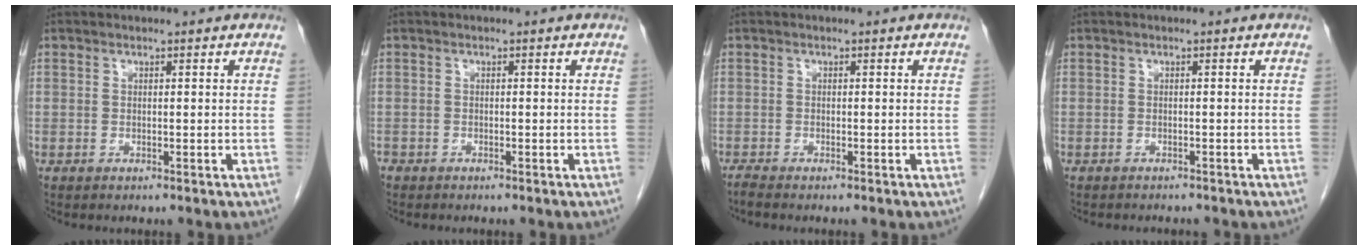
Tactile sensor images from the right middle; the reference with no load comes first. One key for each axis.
{"total": 1.1, "fx": -0.9, "fy": 0.6, "fz": 0.1, "tx": -0.012, "ty": -0.001, "tz": -0.019}
{"total": 0.8, "fx": -0.7, "fy": -0.2, "fz": 0.2, "tx": -0.012, "ty": -0.005, "tz": -0.017}
{"total": 3.7, "fx": -3.3, "fy": 1.2, "fz": 1.0, "tx": -0.012, "ty": -0.002, "tz": -0.040}